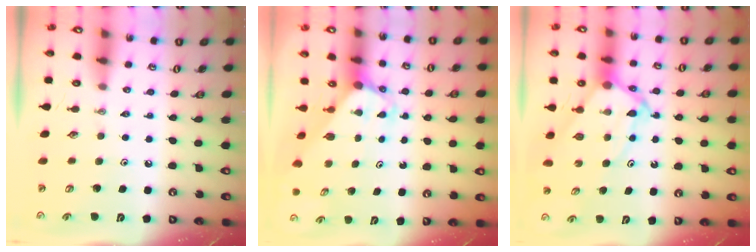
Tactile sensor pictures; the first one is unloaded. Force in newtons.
{"total": 2.9, "press": 2.9, "slide": 0.2}
{"total": 8.2, "press": 8.2, "slide": 0.8}